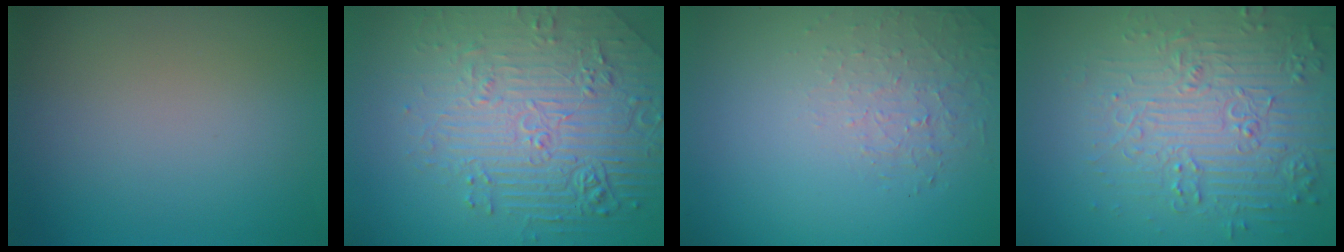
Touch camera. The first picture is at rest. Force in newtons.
{"total": 6.9, "press": 5.6, "slide": 4.0}
{"total": 1.4, "press": 0.6, "slide": 1.3}
{"total": 6.2, "press": 5.5, "slide": 2.8}